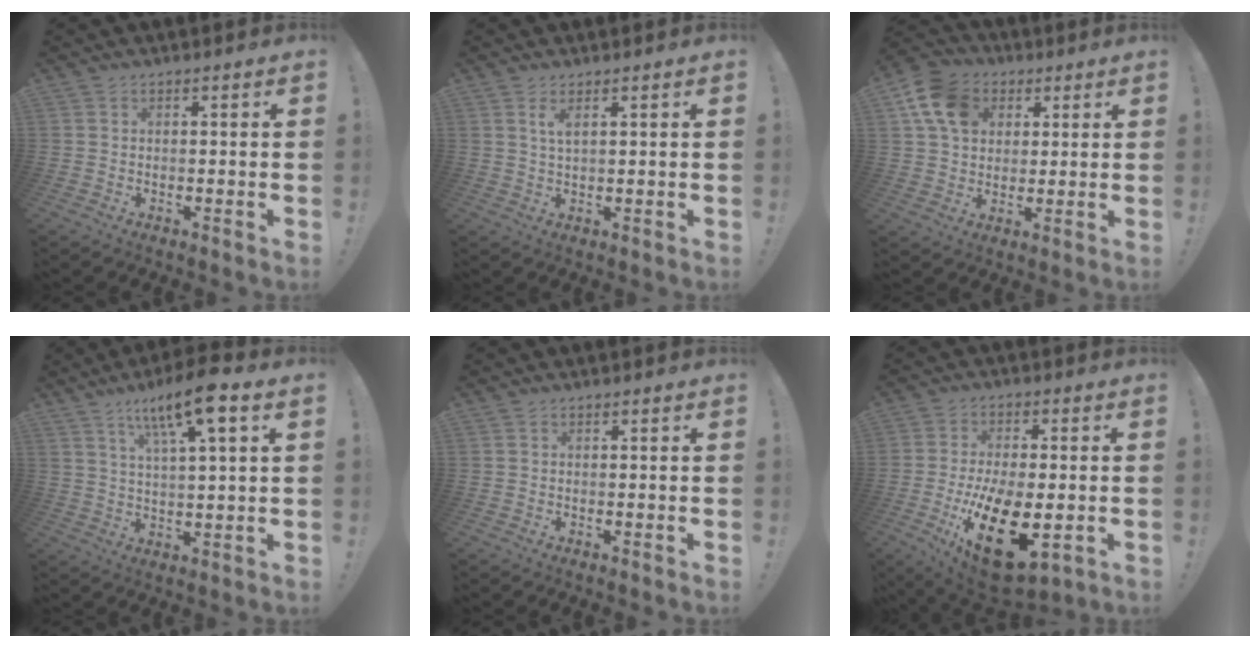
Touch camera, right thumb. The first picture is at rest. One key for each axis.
{"total": 2.8, "fx": 1.4, "fy": 0.5, "fz": 2.4, "tx": -0.043, "ty": -0.004, "tz": 0.022}
{"total": 13.2, "fx": 4.9, "fy": 10.4, "fz": 6.6, "tx": -0.107, "ty": -0.005, "tz": 0.101}
{"total": 11.7, "fx": 6.4, "fy": 1.9, "fz": 9.6, "tx": -0.165, "ty": -0.024, "tz": 0.102}
{"total": 0.0}
{"total": 21.1, "fx": -5.4, "fy": 10.4, "fz": 17.5, "tx": -0.292, "ty": 0.011, "tz": -0.073}